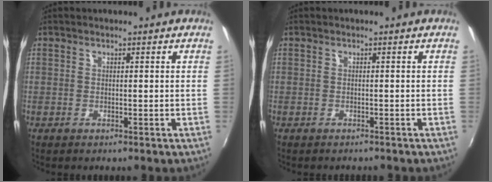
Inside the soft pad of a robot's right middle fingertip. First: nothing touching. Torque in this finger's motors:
{"motor_torque": [0.03, -0.04, 0.00, 0.00]}